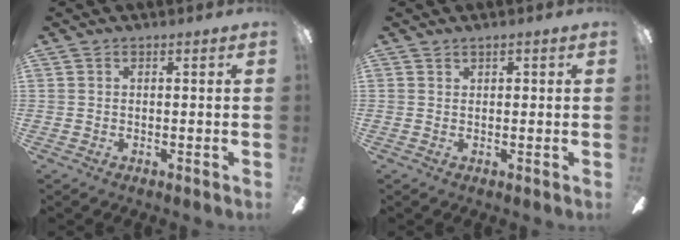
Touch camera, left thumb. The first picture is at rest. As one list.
[{"total": 1.0, "force": [0.7, 0.3, 0.6], "torque": [-0.012, 0.001, 0.012]}]